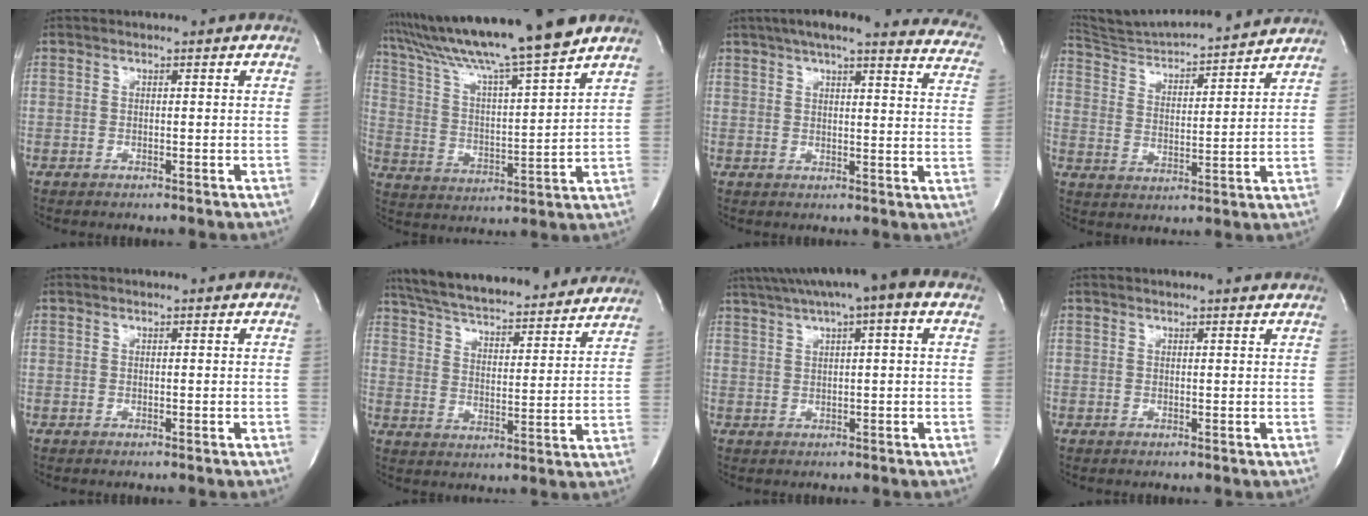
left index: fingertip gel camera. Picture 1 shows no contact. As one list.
[{"total": 18.4, "force": [15.6, -1.1, 9.6], "torque": [-0.172, -0.004, 0.258]}, {"total": 24.5, "force": [21.5, 4.0, 11.0], "torque": [-0.147, -0.035, 0.239]}, {"total": 17.4, "force": [16.6, 1.1, 5.3], "torque": [-0.091, 0.006, 0.252]}, {"total": 0.0}, {"total": 28.7, "force": [26.2, 5.2, 10.6], "torque": [-0.181, -0.020, 0.346]}, {"total": 10.4, "force": [6.4, 1.0, 8.2], "torque": [-0.134, 0.039, 0.092]}, {"total": 2.2, "force": [2.2, 0.2, 0.6], "torque": [-0.012, 0.002, 0.018]}]